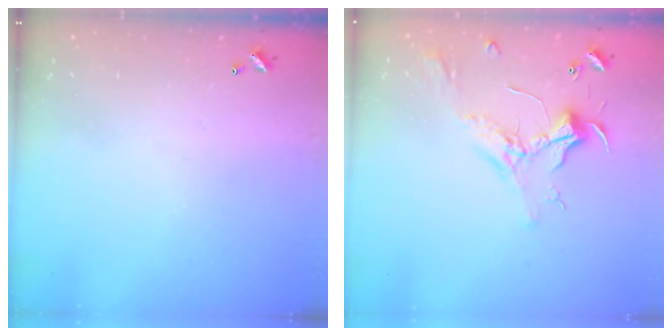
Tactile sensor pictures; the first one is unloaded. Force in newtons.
{"total": 2.3, "press": 2.2, "slide": 0.9}